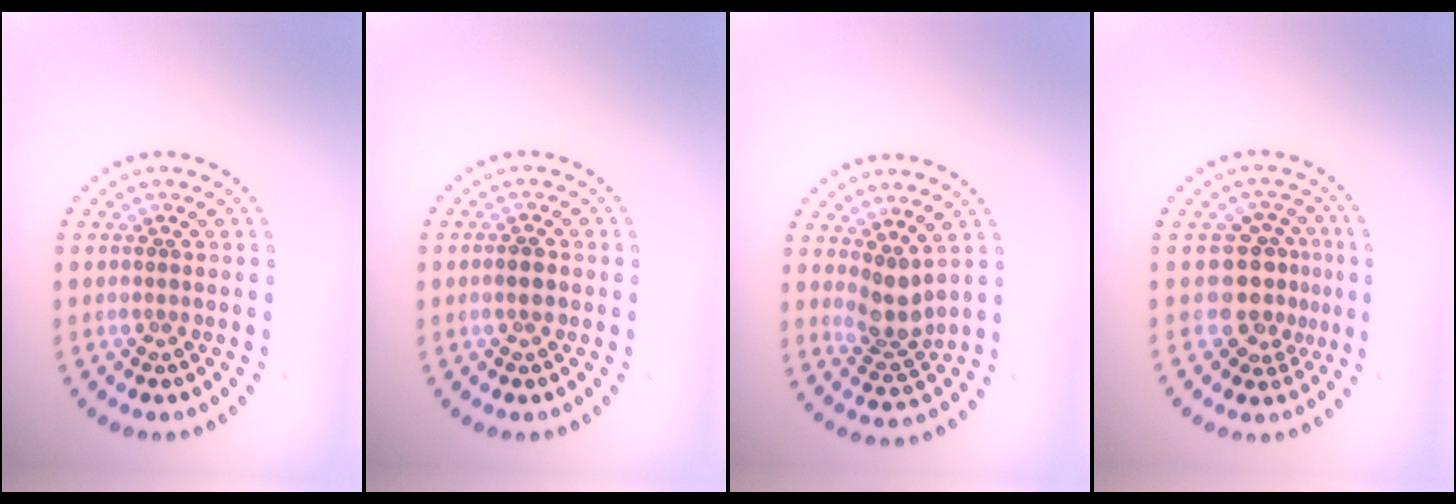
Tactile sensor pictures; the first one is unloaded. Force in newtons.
{"total": 1.3, "press": 1.2, "slide": 0.3}
{"total": 2.7, "press": 2.1, "slide": 1.8}
{"total": 4.0, "press": 3.3, "slide": 2.2}